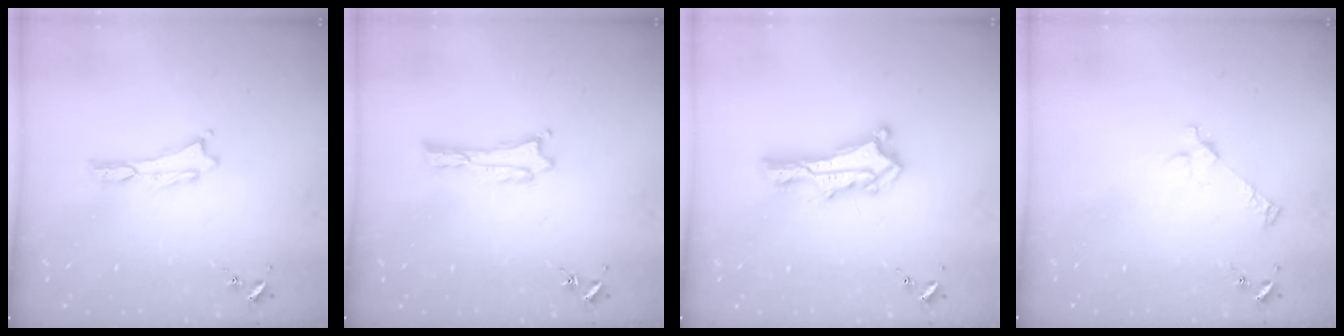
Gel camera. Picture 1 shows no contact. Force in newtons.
{"total": 0.0}
{"total": 6.7, "press": 6.7, "slide": 0.5}
{"total": 2.6, "press": 2.6, "slide": 0.3}